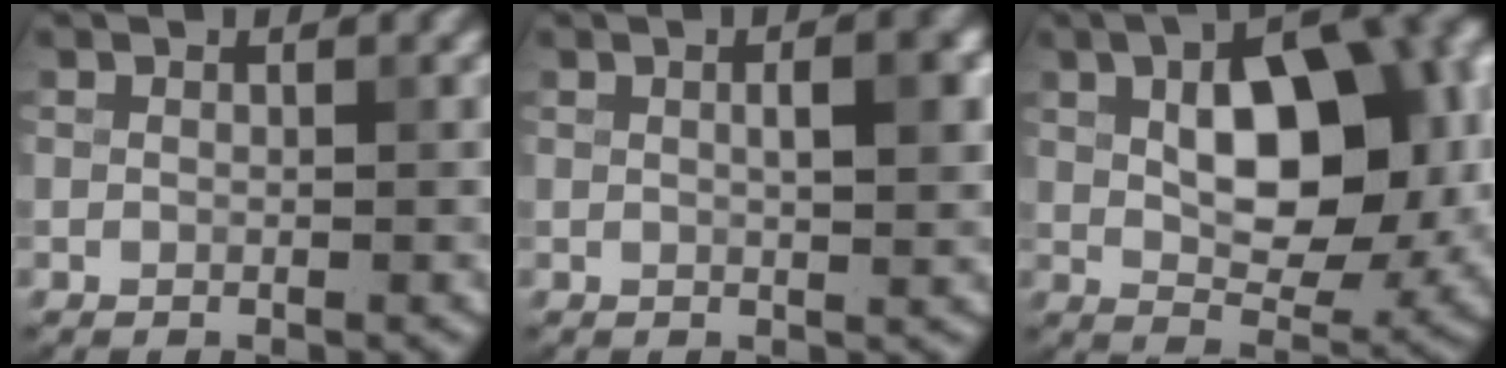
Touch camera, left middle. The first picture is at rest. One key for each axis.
{"total": 3.3, "fx": 0.8, "fy": 1.0, "fz": 3.1, "tx": -0.045, "ty": 0.006, "tz": 0.017}
{"total": 12.7, "fx": 2.1, "fy": 7.0, "fz": 10.4, "tx": -0.140, "ty": 0.011, "tz": 0.043}